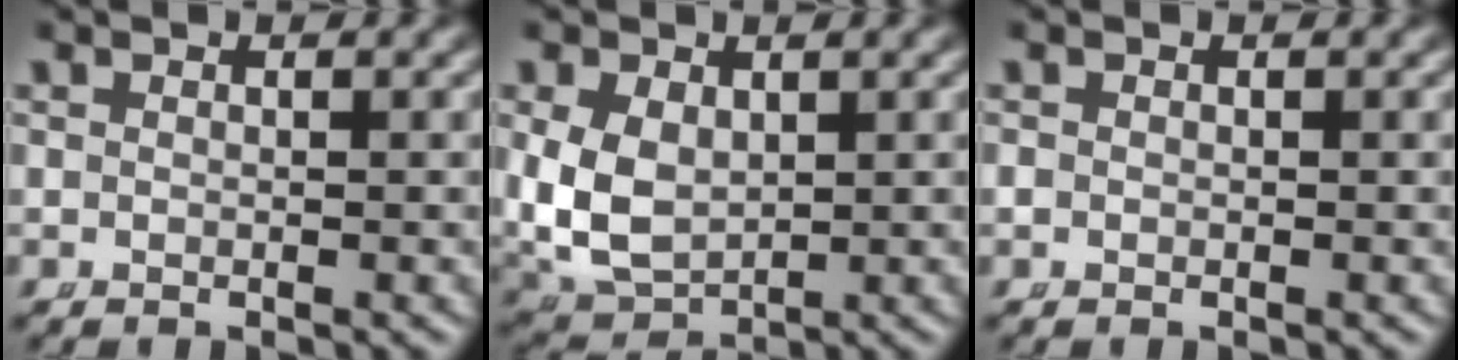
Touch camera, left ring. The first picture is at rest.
{"total": 8.9, "force": [-1.0, 7.7, 4.4], "torque": [-0.132, -0.043, 0.003]}
{"total": 0.8, "force": [-0.3, 0.7, 0.3], "torque": [-0.015, -0.007, -0.001]}